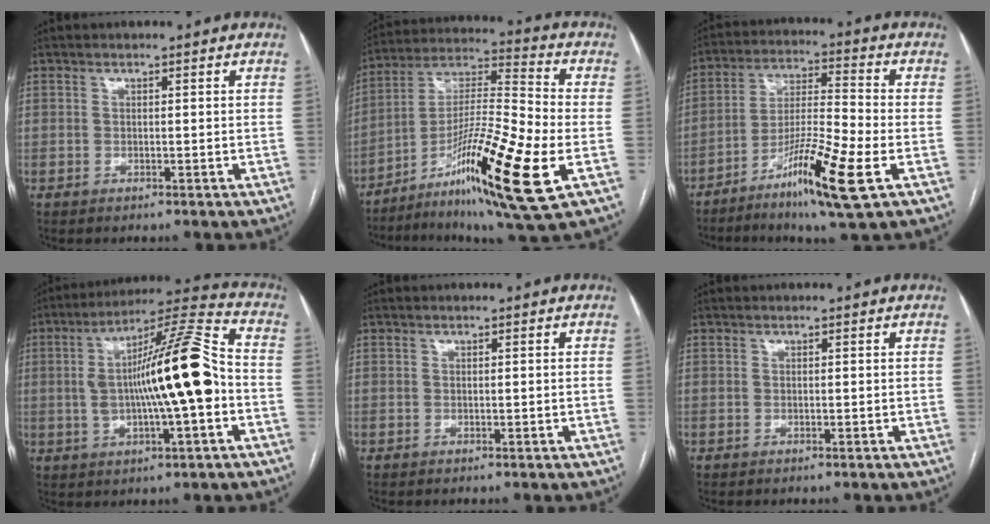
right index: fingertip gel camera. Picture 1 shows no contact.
{"total": 20.6, "force": [-7.9, 0.8, 19.0], "torque": [-0.347, -0.025, -0.136]}
{"total": 13.5, "force": [-6.2, 0.2, 12.0], "torque": [-0.230, -0.017, -0.108]}
{"total": 16.7, "force": [-1.1, 2.1, 16.6], "torque": [-0.280, 0.023, -0.018]}
{"total": 0.0}
{"total": 0.0}